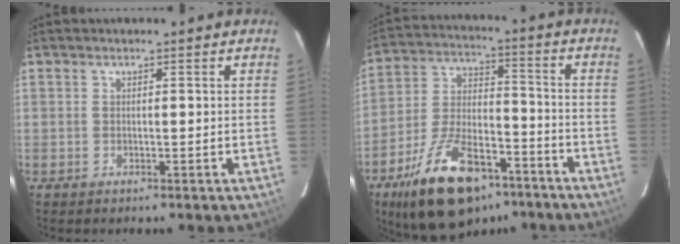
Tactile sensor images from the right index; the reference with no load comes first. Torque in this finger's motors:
{"motor_torque": [1.08, -1.06, 0.92, 0.21]}